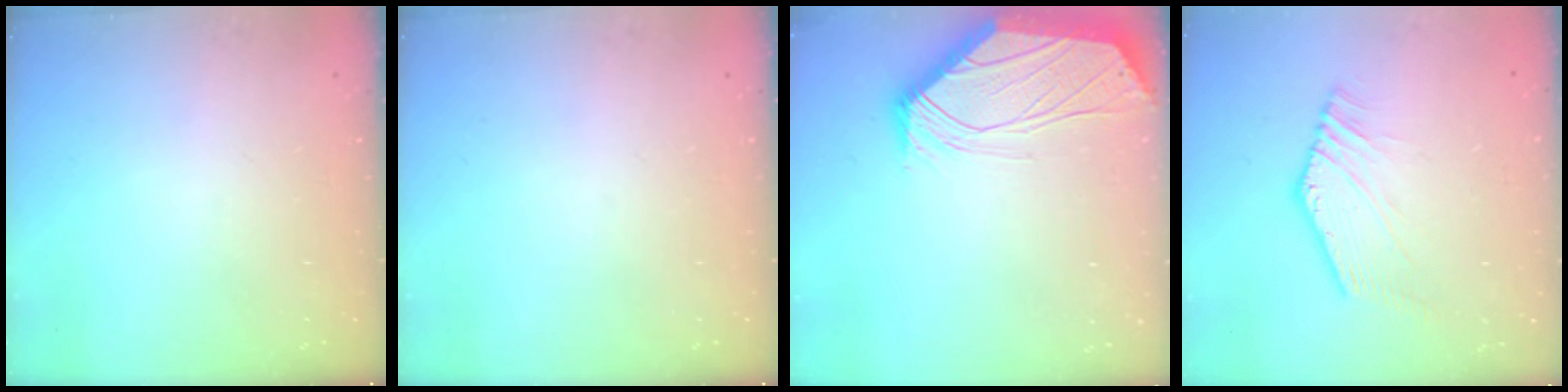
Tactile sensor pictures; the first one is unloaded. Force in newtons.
{"total": 0.0}
{"total": 0.9, "press": 0.8, "slide": 0.4}
{"total": 0.5, "press": 0.2, "slide": 0.5}